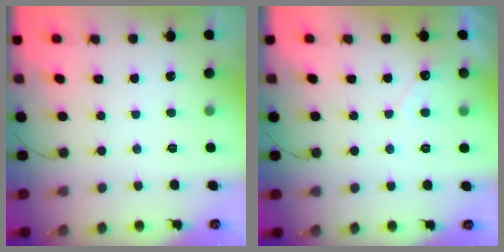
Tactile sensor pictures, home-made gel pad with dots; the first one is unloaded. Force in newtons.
{"total": 2.8, "press": 2.8, "slide": 0.1}